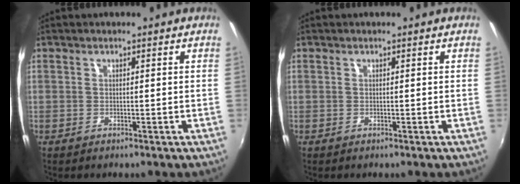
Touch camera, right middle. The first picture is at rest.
{"total": 0.0}